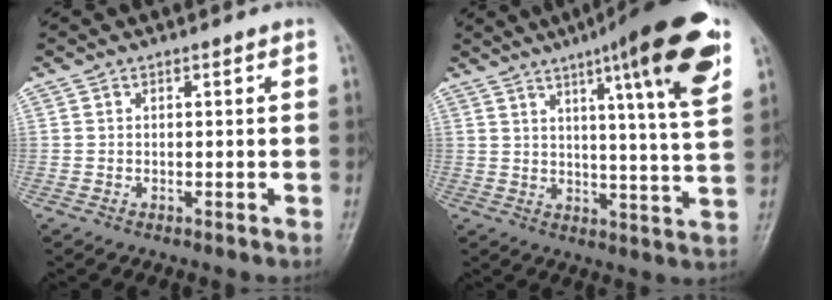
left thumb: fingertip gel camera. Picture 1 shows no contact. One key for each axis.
{"total": 19.2, "fx": 10.0, "fy": 2.2, "fz": 16.2, "tx": -0.210, "ty": -0.036, "tz": 0.134}